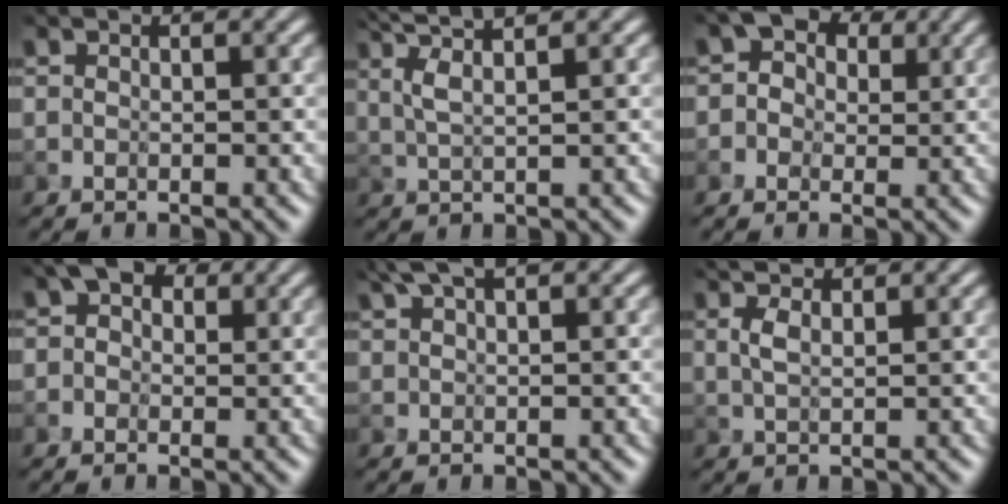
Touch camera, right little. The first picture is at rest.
{"total": 4.5, "force": [2.8, 1.0, 3.4], "torque": [-0.060, 0.021, 0.033]}
{"total": 3.5, "force": [1.0, 2.7, 1.9], "torque": [-0.021, 0.008, 0.004]}
{"total": 2.9, "force": [1.2, 2.0, 1.8], "torque": [-0.024, 0.005, 0.005]}
{"total": 2.6, "force": [2.0, 0.5, 1.5], "torque": [-0.024, 0.008, 0.040]}
{"total": 2.0, "force": [1.2, 0.7, 1.5], "torque": [-0.037, 0.004, 0.028]}